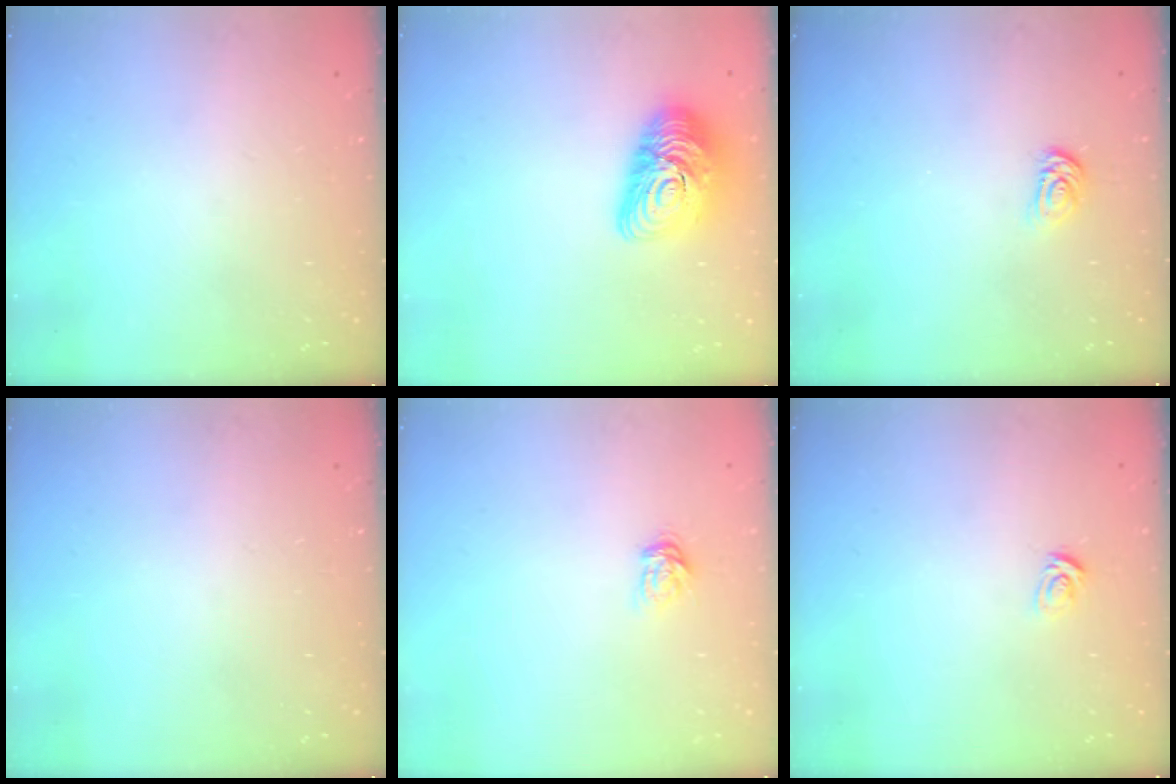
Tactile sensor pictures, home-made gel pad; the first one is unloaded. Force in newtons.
{"total": 14.7, "press": 14.7, "slide": 1.2}
{"total": 3.4, "press": 3.3, "slide": 0.6}
{"total": 0.0}
{"total": 4.5, "press": 4.5, "slide": 0.6}
{"total": 3.7, "press": 3.7, "slide": 0.2}